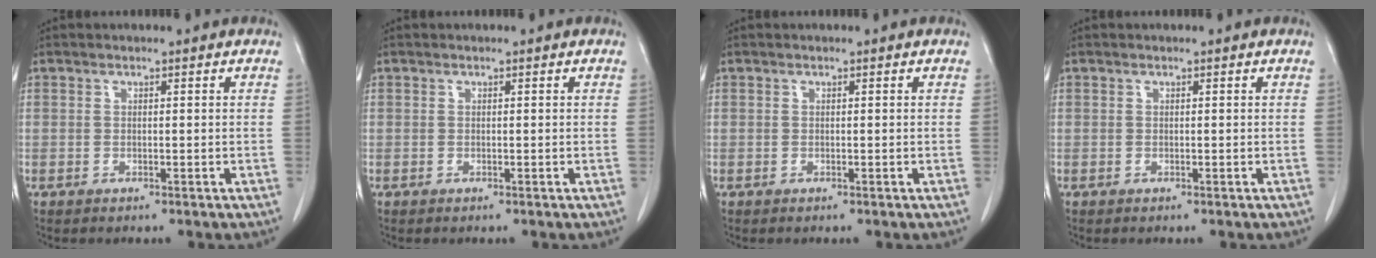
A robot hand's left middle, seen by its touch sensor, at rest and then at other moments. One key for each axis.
{"total": 0.0}
{"total": 0.0}
{"total": 0.0}